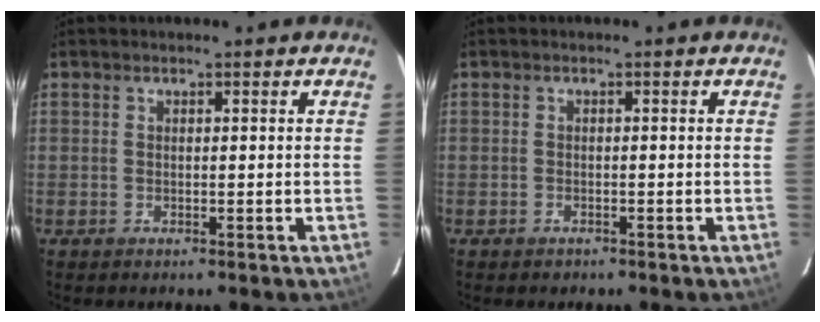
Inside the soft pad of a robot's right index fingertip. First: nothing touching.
{"total": 1.2, "force": [-0.8, 0.8, 0.1], "torque": [-0.002, 0.003, -0.010]}